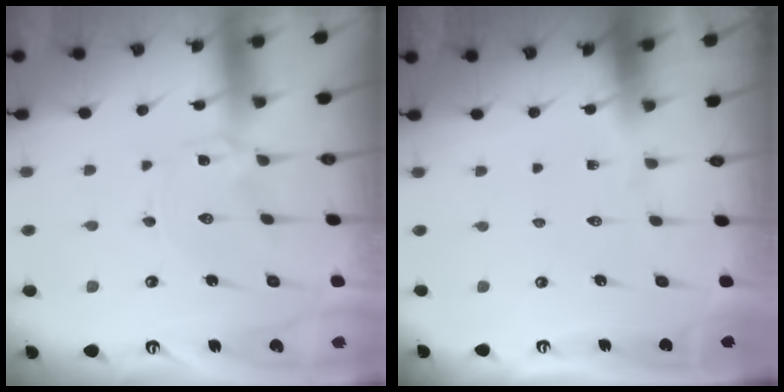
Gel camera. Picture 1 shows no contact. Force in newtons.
{"total": 0.0}